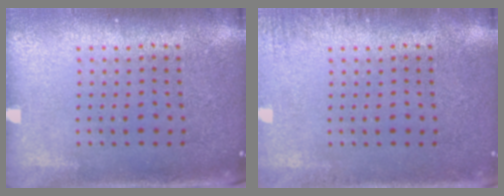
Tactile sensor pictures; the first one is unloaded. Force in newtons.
{"total": 1.4, "press": 1.4, "slide": 0.2}